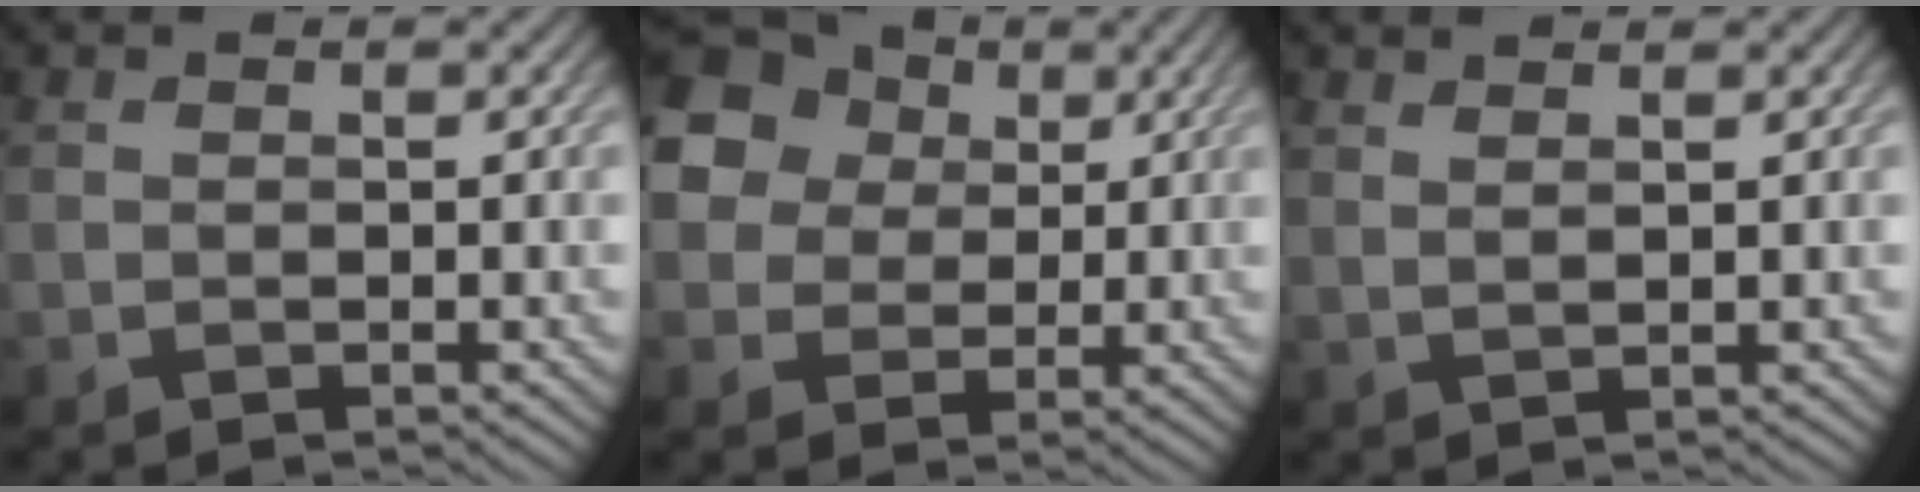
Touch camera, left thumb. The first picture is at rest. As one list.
[{"total": 17.5, "force": [6.8, 14.7, 6.8], "torque": [-0.216, 0.035, 0.109]}, {"total": 1.6, "force": [1.5, 0.0, 0.7], "torque": [-0.009, 0.001, 0.020]}]